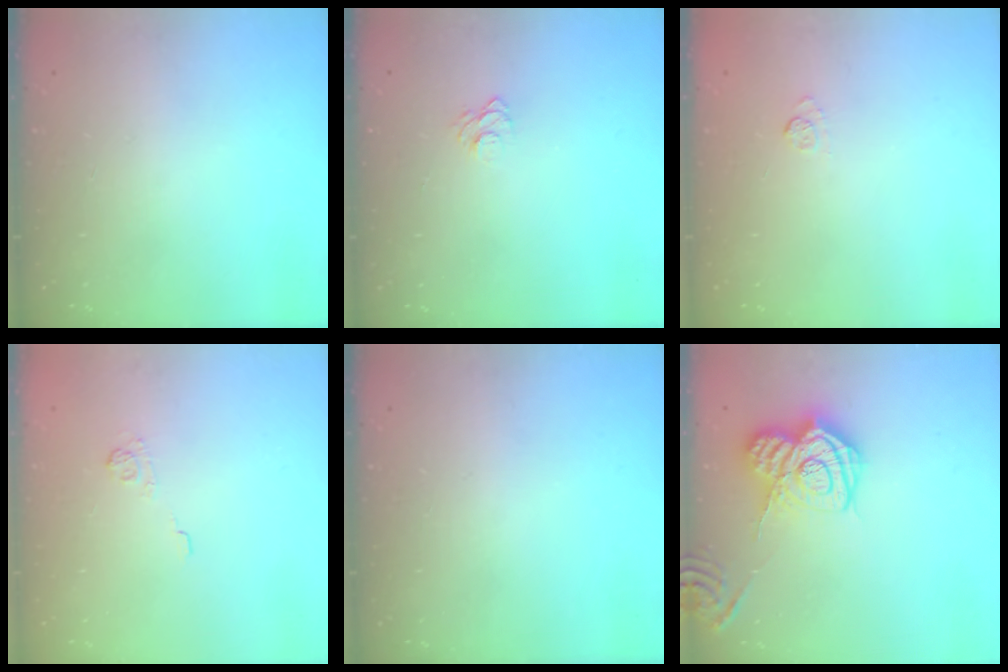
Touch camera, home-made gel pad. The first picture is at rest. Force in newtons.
{"total": 5.2, "press": 5.1, "slide": 0.5}
{"total": 7.1, "press": 6.9, "slide": 1.4}
{"total": 3.8, "press": 3.5, "slide": 1.4}
{"total": 0.0}
{"total": 15.8, "press": 15.8, "slide": 1.0}